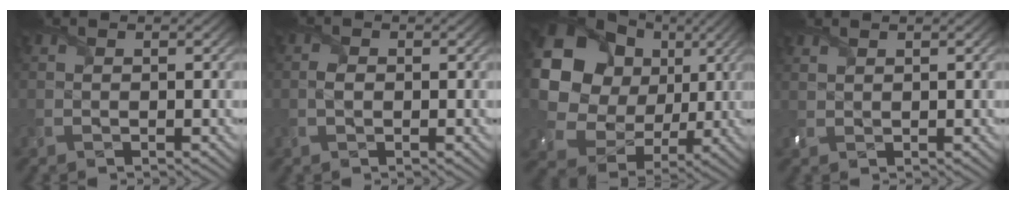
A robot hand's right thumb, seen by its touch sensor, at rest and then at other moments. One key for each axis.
{"total": 1.3, "fx": -0.1, "fy": 0.8, "fz": 1.0, "tx": -0.024, "ty": 0.003, "tz": -0.004}
{"total": 18.0, "fx": 4.4, "fy": 15.3, "fz": 8.4, "tx": -0.246, "ty": 0.019, "tz": 0.098}
{"total": 1.3, "fx": 1.0, "fy": 0.5, "fz": 0.6, "tx": -0.023, "ty": 0.002, "tz": 0.023}